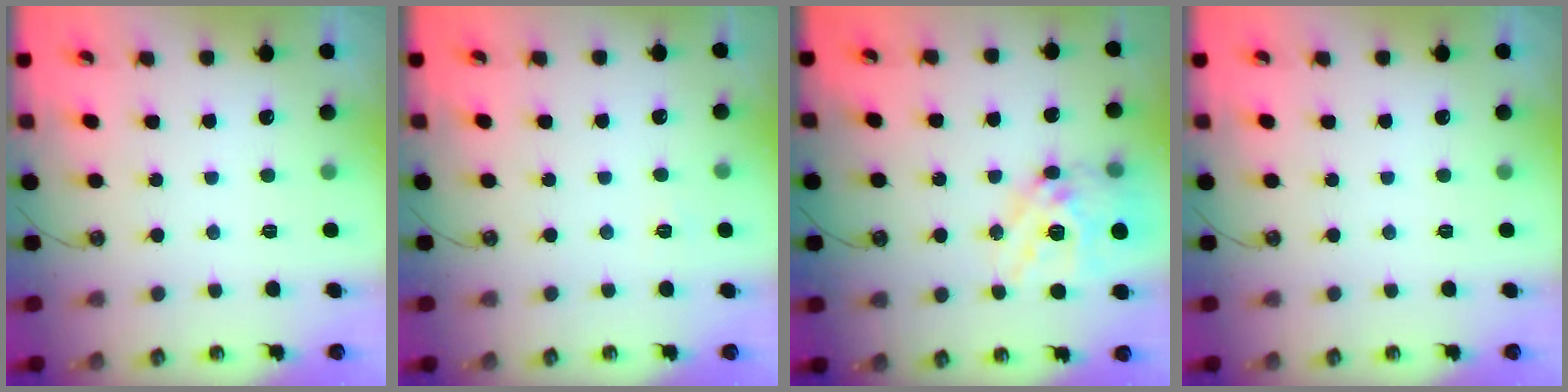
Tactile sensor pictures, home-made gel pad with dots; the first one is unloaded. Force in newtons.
{"total": 3.6, "press": 3.6, "slide": 0.5}
{"total": 17.8, "press": 17.7, "slide": 1.7}
{"total": 0.0}